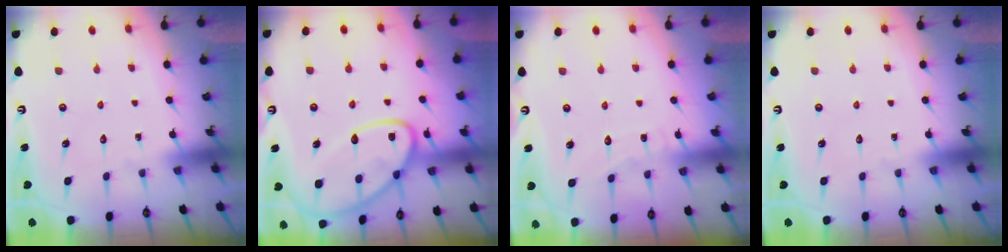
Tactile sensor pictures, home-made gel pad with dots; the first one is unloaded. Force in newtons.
{"total": 15.4, "press": 15.3, "slide": 1.6}
{"total": 4.5, "press": 4.5, "slide": 0.6}
{"total": 0.0}